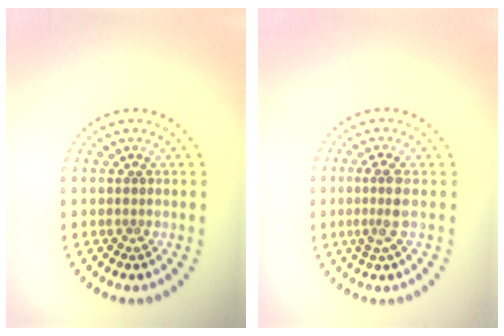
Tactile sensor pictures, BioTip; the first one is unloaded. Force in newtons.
{"total": 2.2, "press": 1.8, "slide": 1.4}